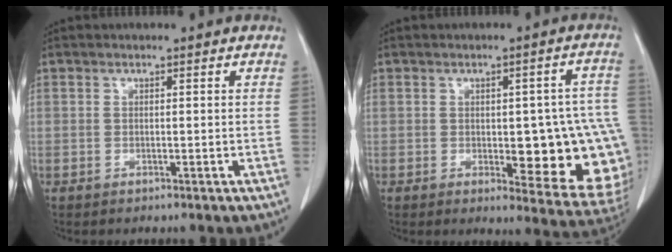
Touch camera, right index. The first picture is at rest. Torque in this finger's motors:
{"motor_torque": [0.77, 0.11, 0.63, 0.07]}